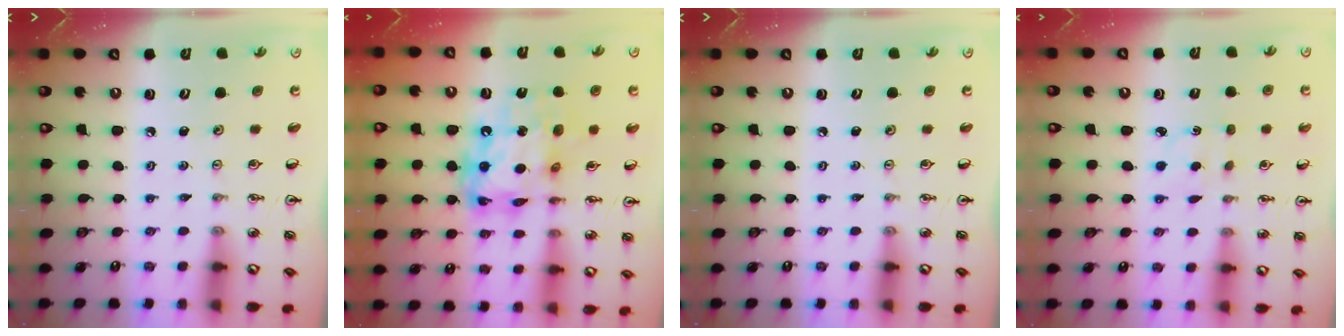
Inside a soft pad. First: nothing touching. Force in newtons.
{"total": 15.4, "press": 15.3, "slide": 1.3}
{"total": 0.0}
{"total": 1.6, "press": 1.5, "slide": 0.5}